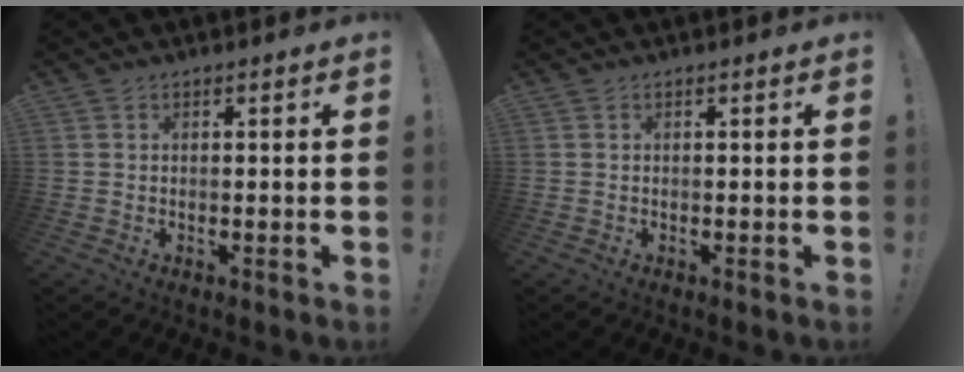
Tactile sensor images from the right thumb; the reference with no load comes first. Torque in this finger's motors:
{"motor_torque": [-0.01, 0.01, -0.04, 0.01, 0.00]}